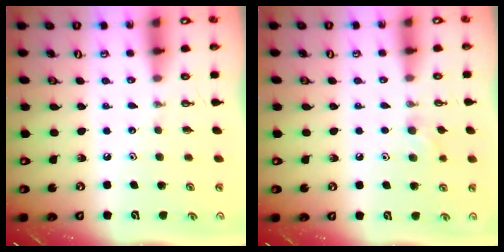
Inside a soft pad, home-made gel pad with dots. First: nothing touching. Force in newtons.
{"total": 7.8, "press": 7.0, "slide": 3.5}